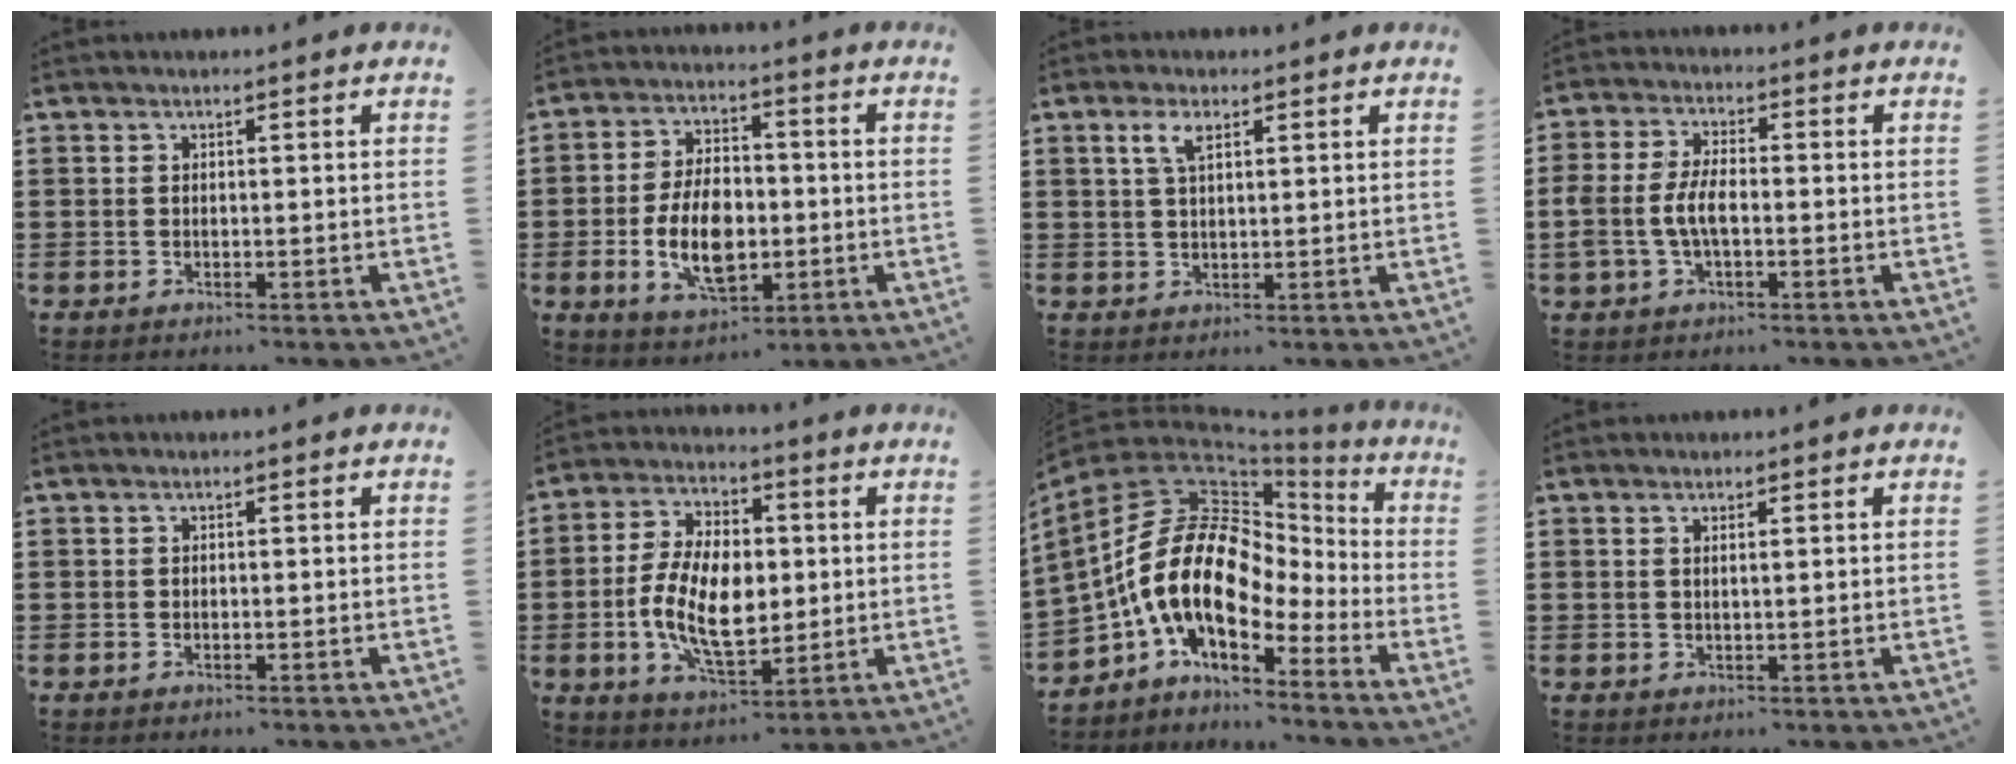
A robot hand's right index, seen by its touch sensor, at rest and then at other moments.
{"total": 10.3, "force": [-2.1, 6.0, 8.2], "torque": [-0.151, -0.005, -0.042]}
{"total": 3.3, "force": [1.5, 1.2, 2.7], "torque": [-0.058, 0.008, 0.024]}
{"total": 5.5, "force": [-1.2, 2.8, 4.6], "torque": [-0.118, -0.004, -0.031]}
{"total": 0.0}
{"total": 11.7, "force": [-0.8, 6.7, 9.6], "torque": [-0.206, 0.001, -0.017]}
{"total": 19.1, "force": [-1.5, 12.2, 14.6], "torque": [-0.337, -0.003, -0.038]}
{"total": 0.8, "force": [0.4, 0.2, 0.7], "torque": [-0.015, 0.002, 0.007]}